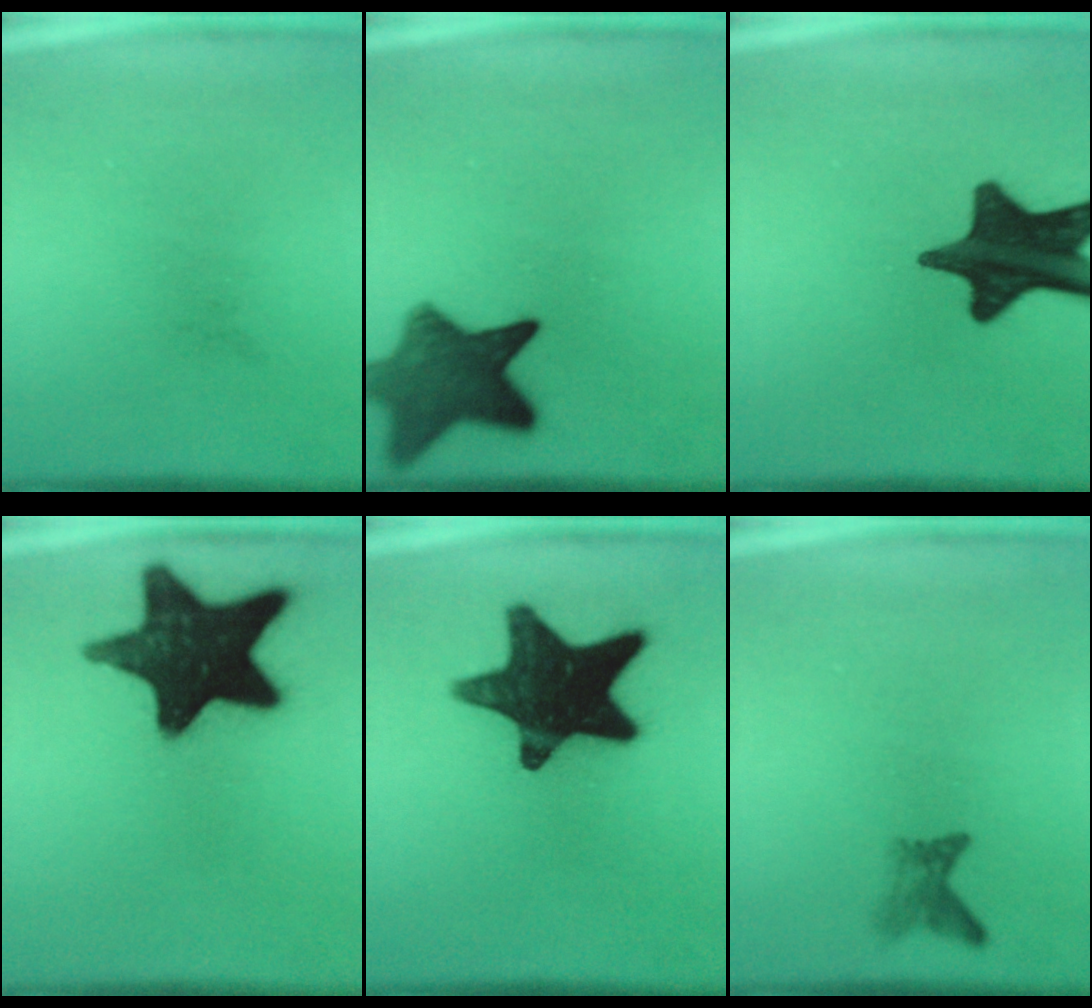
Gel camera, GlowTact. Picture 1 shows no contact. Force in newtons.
{"total": 9.8}
{"total": 16.9}
{"total": 17.6}
{"total": 16.6}
{"total": 1.9}